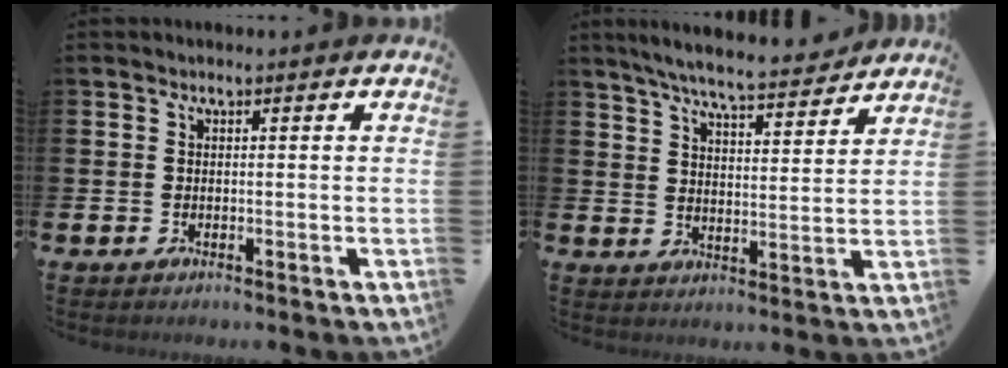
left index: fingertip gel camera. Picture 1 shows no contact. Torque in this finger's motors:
{"motor_torque": [0.97, -0.94, 0.65, 0.19]}